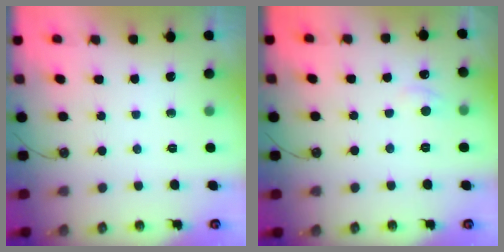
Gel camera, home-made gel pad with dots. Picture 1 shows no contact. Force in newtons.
{"total": 1.4, "press": 1.2, "slide": 0.6}